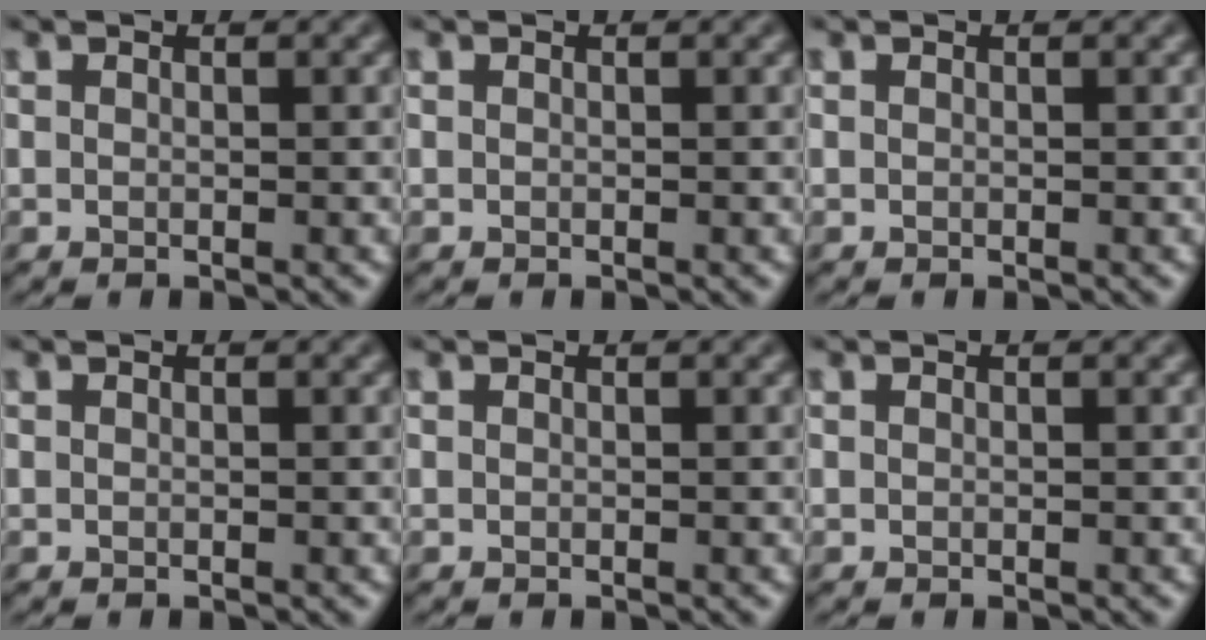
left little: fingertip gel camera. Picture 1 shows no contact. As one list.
[{"total": 0.0}, {"total": 0.0}, {"total": 0.0}, {"total": 0.0}, {"total": 0.0}]